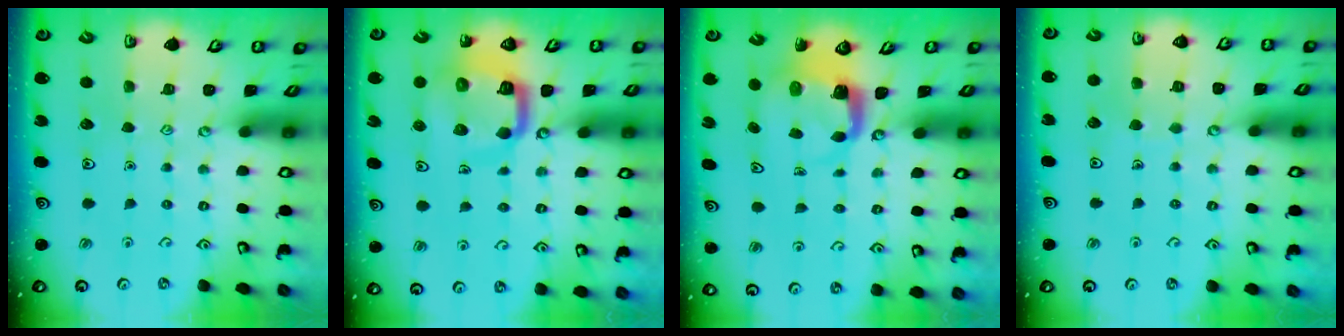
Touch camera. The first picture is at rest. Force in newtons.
{"total": 11.9, "press": 11.9, "slide": 1.3}
{"total": 4.0, "press": 3.9, "slide": 0.5}
{"total": 2.9, "press": 2.9, "slide": 0.2}